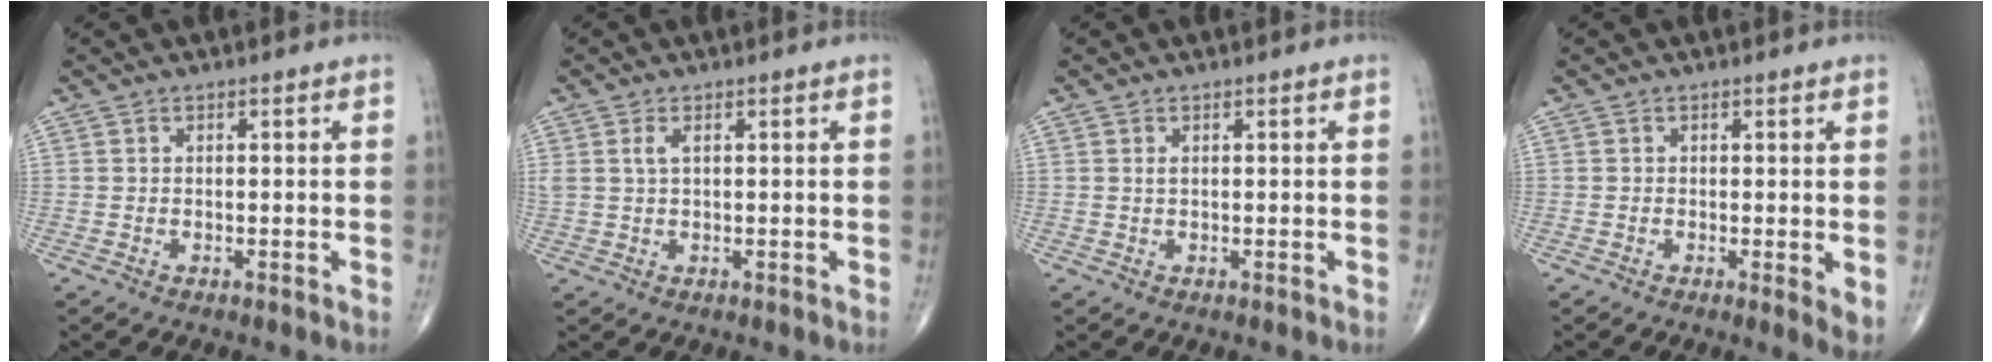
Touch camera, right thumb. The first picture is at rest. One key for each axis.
{"total": 2.1, "fx": 0.8, "fy": 0.9, "fz": 1.7, "tx": -0.044, "ty": 0.007, "tz": 0.022}
{"total": 0.6, "fx": 0.2, "fy": 0.3, "fz": 0.5, "tx": -0.012, "ty": 0.005, "tz": 0.005}
{"total": 2.8, "fx": -0.1, "fy": 0.8, "fz": 2.7, "tx": -0.039, "ty": -0.010, "tz": -0.006}